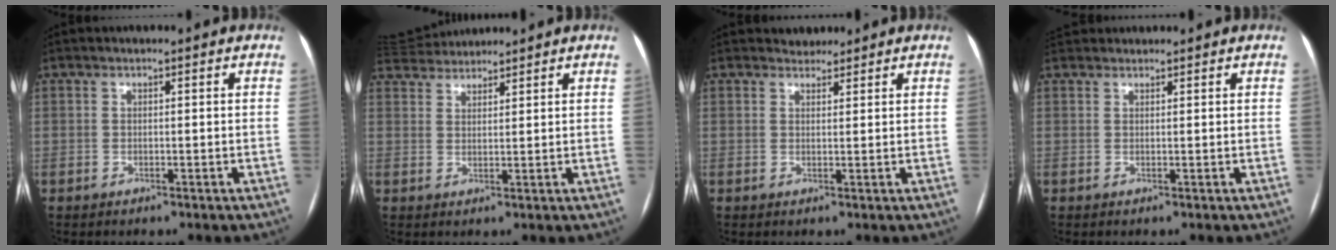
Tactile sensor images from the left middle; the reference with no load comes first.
{"total": 6.2, "force": [6.1, 0.8, 0.9], "torque": [-0.020, 0.031, 0.107]}
{"total": 1.9, "force": [1.7, 0.7, -0.3], "torque": [0.005, 0.006, 0.026]}
{"total": 3.3, "force": [3.2, 0.9, 0.3], "torque": [-0.005, 0.035, 0.057]}